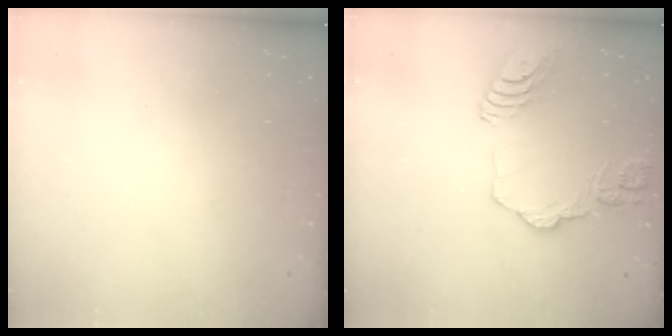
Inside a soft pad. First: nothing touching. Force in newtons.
{"total": 14.7, "press": 14.6, "slide": 1.4}